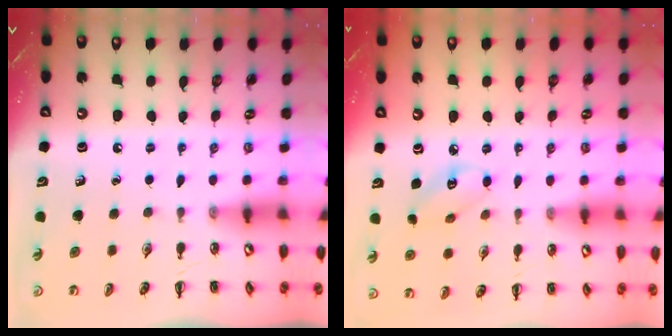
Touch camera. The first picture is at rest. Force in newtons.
{"total": 3.8, "press": 3.8, "slide": 0.4}